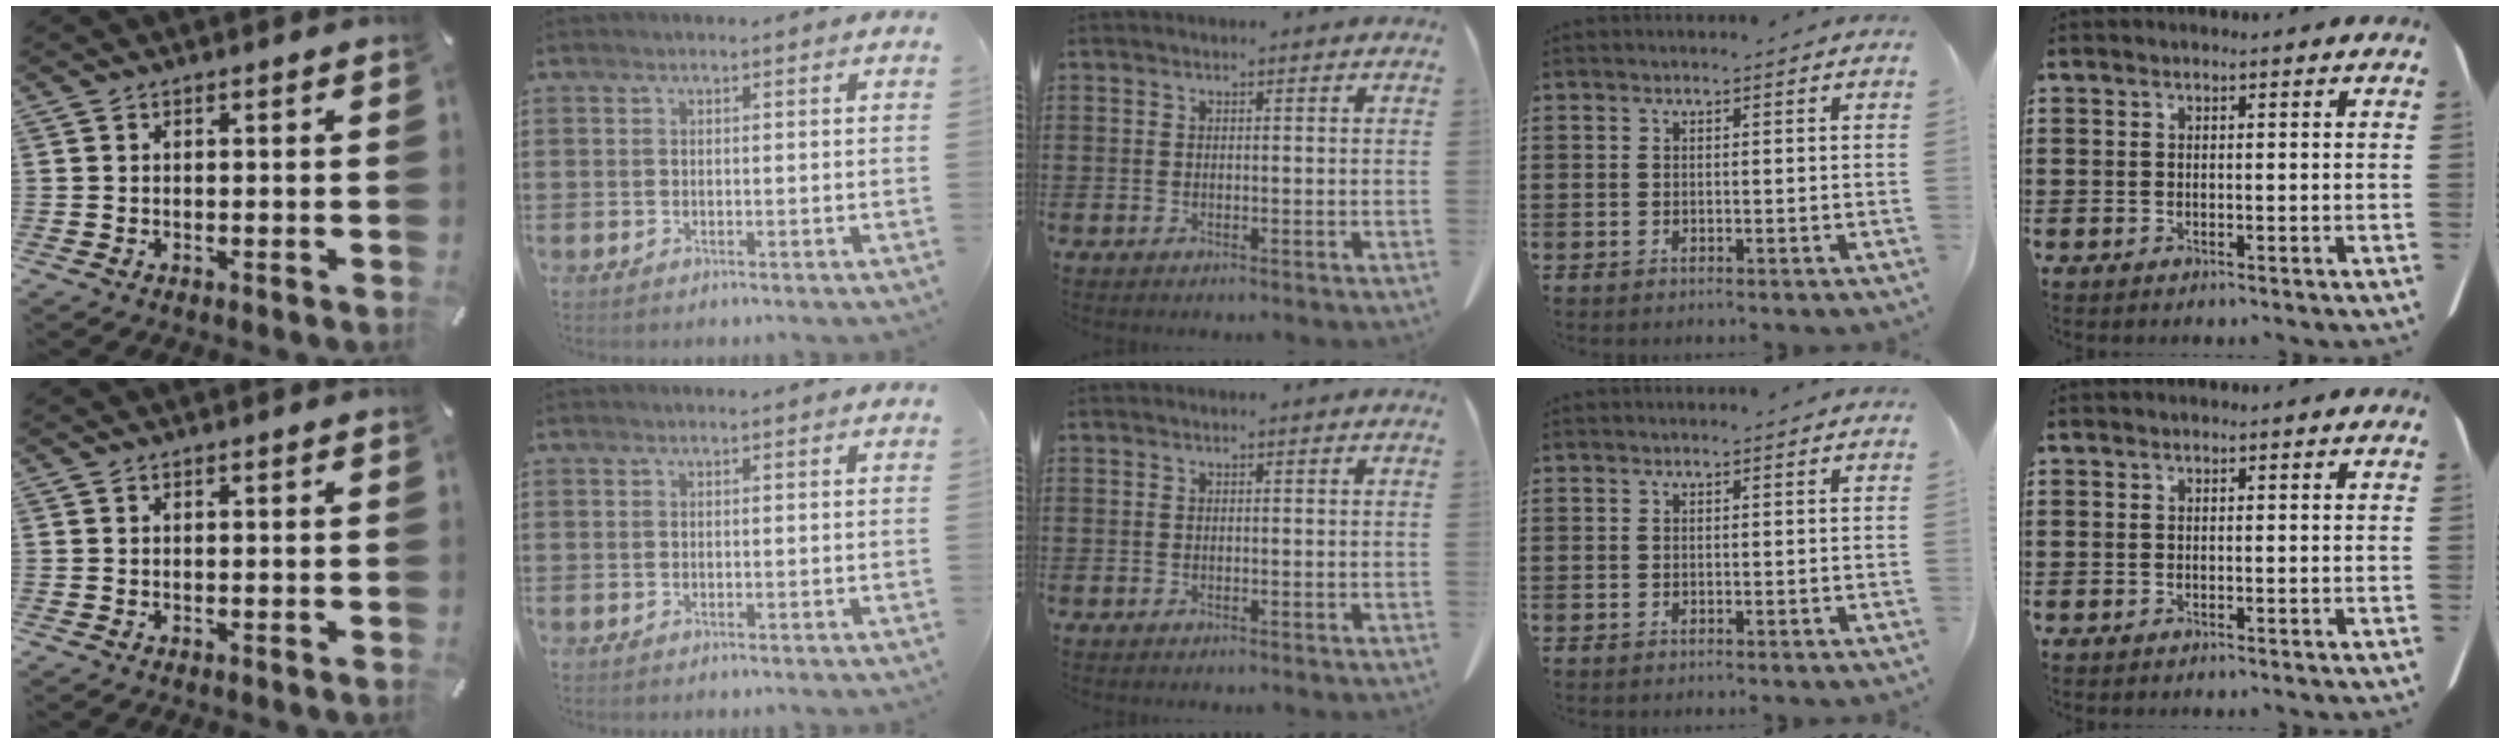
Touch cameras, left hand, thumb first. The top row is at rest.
{}